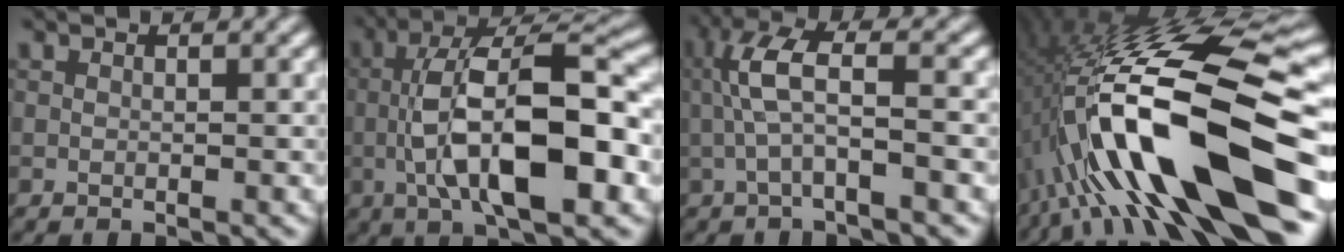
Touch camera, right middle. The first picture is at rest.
{"total": 11.6, "force": [-1.9, 3.9, 10.8], "torque": [-0.181, 0.020, -0.028]}
{"total": 4.4, "force": [-0.5, 0.8, 4.3], "torque": [-0.094, 0.025, -0.009]}
{"total": 16.9, "force": [-4.1, 4.6, 15.7], "torque": [-0.277, 0.029, -0.062]}